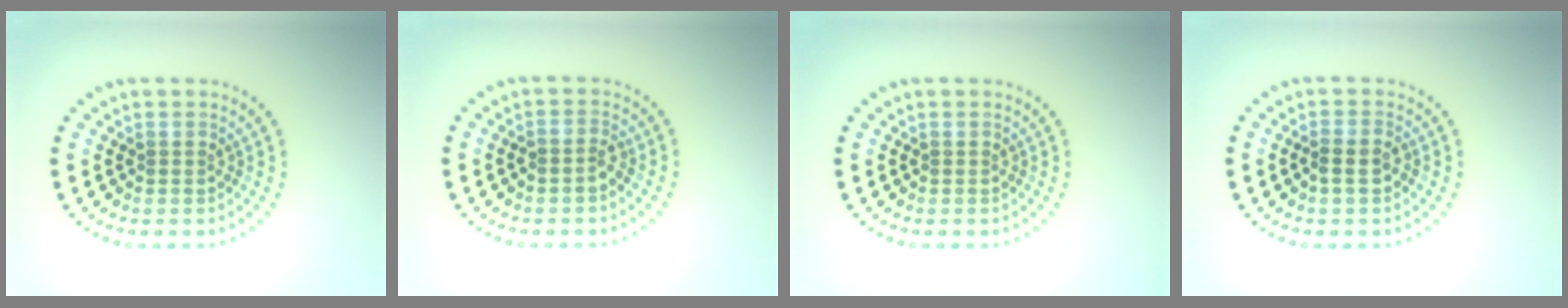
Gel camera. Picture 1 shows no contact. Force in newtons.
{"total": 1.1, "press": 0.9, "slide": 0.5}
{"total": 0.0}
{"total": 1.4, "press": 1.2, "slide": 0.7}